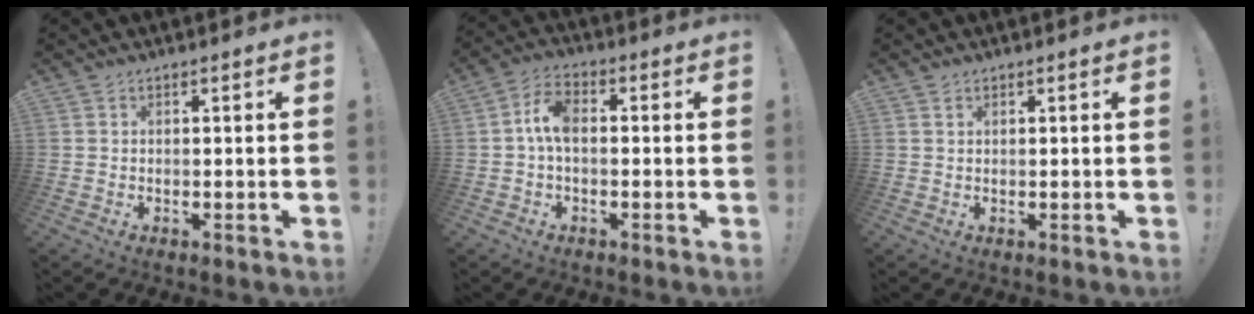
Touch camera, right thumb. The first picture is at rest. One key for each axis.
{"total": 7.0, "fx": 0.0, "fy": 3.7, "fz": 5.9, "tx": -0.117, "ty": 0.013, "tz": 0.005}
{"total": 0.8, "fx": 0.5, "fy": 0.4, "fz": 0.4, "tx": -0.009, "ty": 0.001, "tz": 0.010}